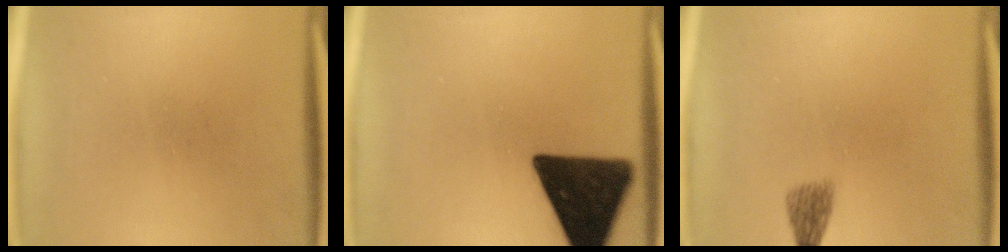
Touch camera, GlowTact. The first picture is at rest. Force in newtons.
{"total": 16.7}
{"total": 2.4}